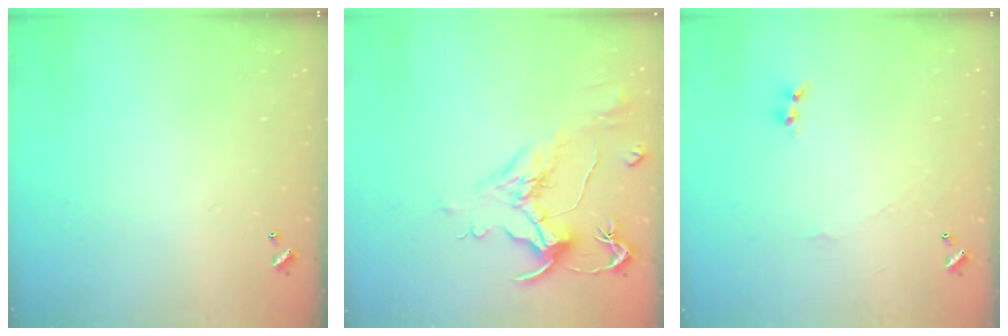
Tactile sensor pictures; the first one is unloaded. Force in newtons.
{"total": 1.6, "press": 0.7, "slide": 1.5}
{"total": 1.7, "press": 1.6, "slide": 0.6}